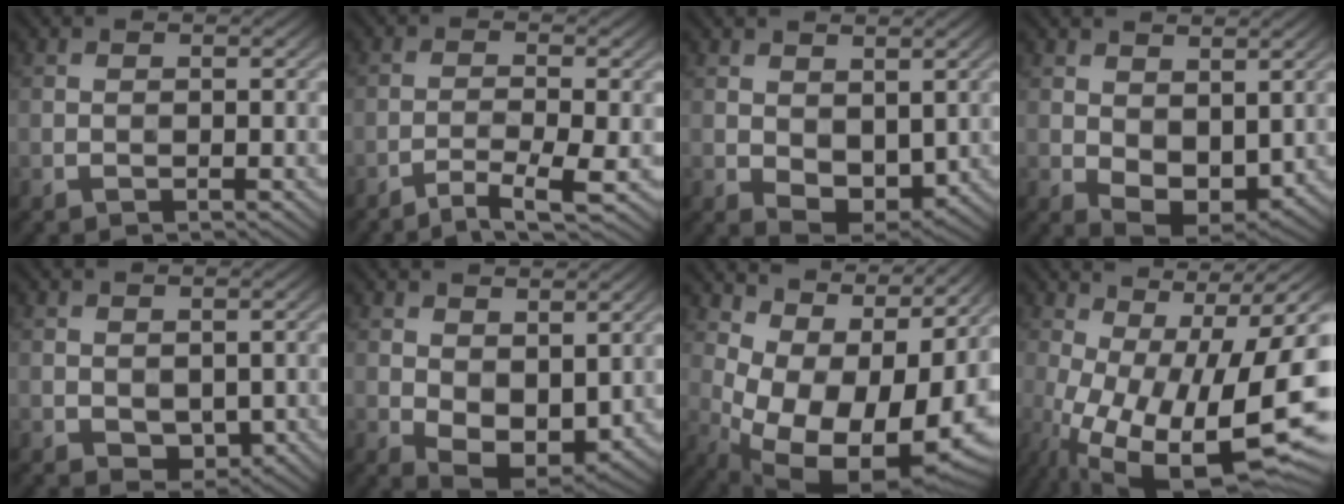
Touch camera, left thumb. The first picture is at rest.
{"total": 4.1, "force": [-2.7, 0.4, 3.0], "torque": [-0.053, 0.001, -0.052]}
{"total": 4.9, "force": [0.9, 3.1, 3.7], "torque": [-0.072, -0.009, 0.021]}
{"total": 6.1, "force": [1.1, 3.8, 4.6], "torque": [-0.089, -0.013, 0.025]}
{"total": 2.6, "force": [0.0, 1.9, 1.9], "torque": [-0.039, -0.011, 0.005]}
{"total": 7.0, "force": [1.1, 4.3, 5.4], "torque": [-0.106, -0.017, 0.028]}
{"total": 15.6, "force": [1.6, 8.3, 13.1], "torque": [-0.175, -0.006, 0.052]}
{"total": 20.2, "force": [-6.3, 9.1, 17.0], "torque": [-0.283, -0.038, -0.086]}